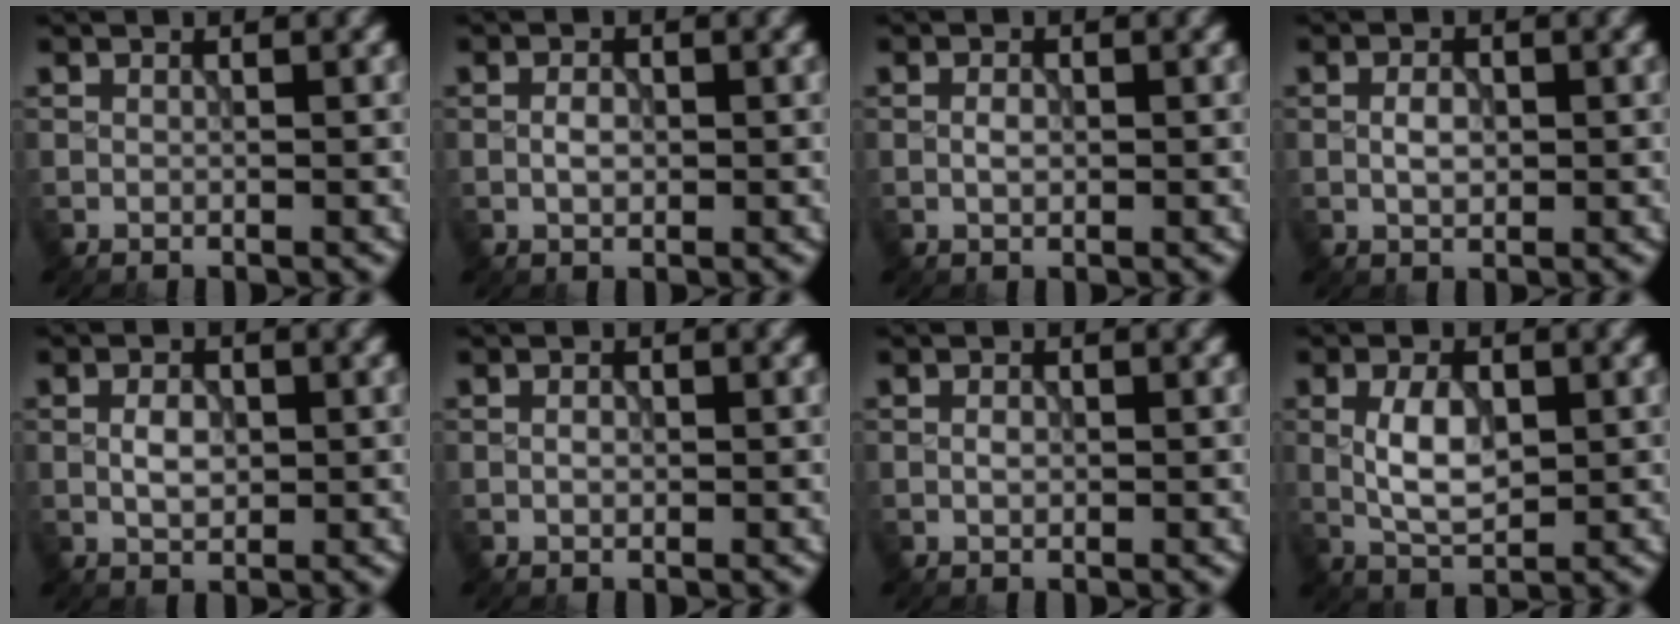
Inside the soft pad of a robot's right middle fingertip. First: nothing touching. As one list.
[{"total": 1.4, "force": [-0.2, 0.8, 1.2], "torque": [-0.020, 0.003, -0.006]}, {"total": 1.1, "force": [-0.2, 0.6, 0.9], "torque": [-0.016, 0.001, -0.005]}, {"total": 1.9, "force": [-0.1, 1.1, 1.5], "torque": [-0.028, 0.003, -0.003]}, {"total": 2.2, "force": [-0.1, 1.4, 1.8], "torque": [-0.034, 0.002, -0.002]}, {"total": 0.8, "force": [-0.1, 0.5, 0.6], "torque": [-0.011, 0.000, -0.003]}, {"total": 0.8, "force": [-0.1, 0.5, 0.6], "torque": [-0.011, 0.001, -0.003]}, {"total": 4.3, "force": [0.2, 2.2, 3.6], "torque": [-0.076, 0.002, 0.007]}]